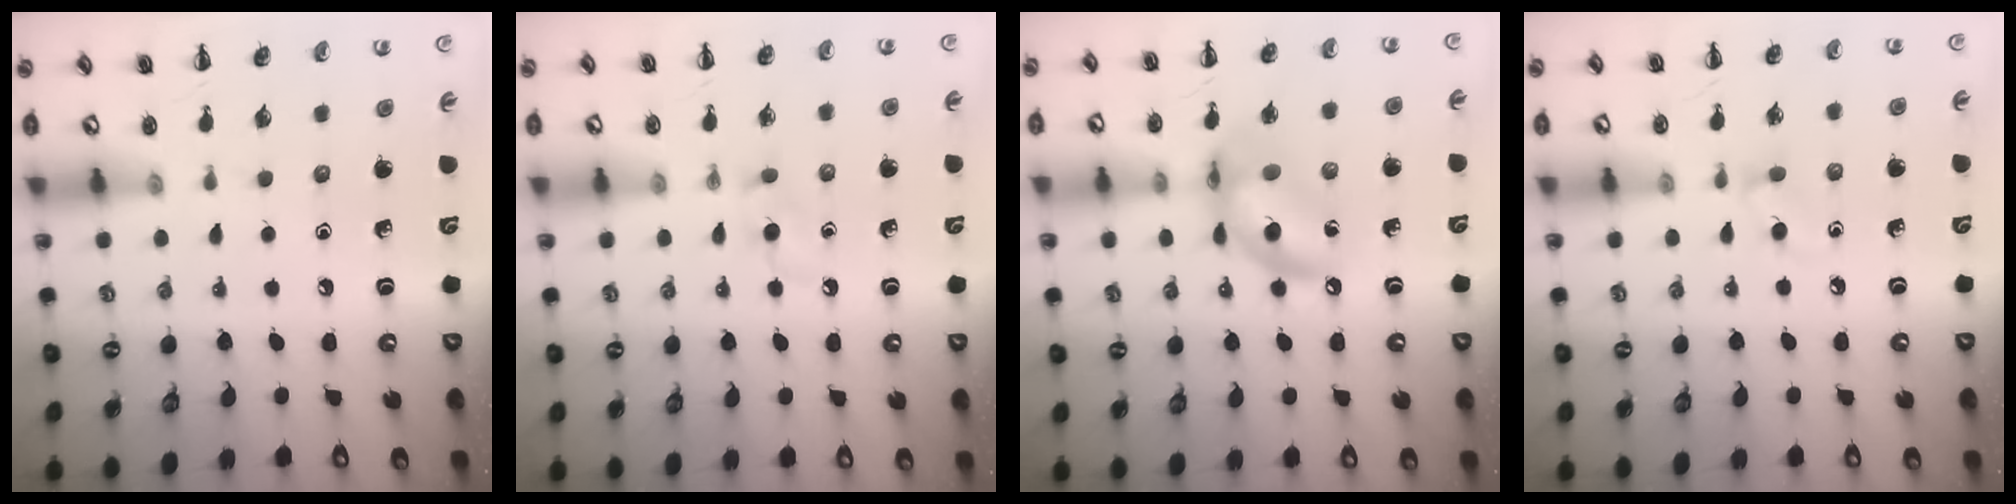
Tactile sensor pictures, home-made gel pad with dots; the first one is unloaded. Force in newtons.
{"total": 2.7, "press": 2.5, "slide": 1.2}
{"total": 12.8, "press": 12.4, "slide": 3.1}
{"total": 3.5, "press": 3.3, "slide": 1.4}